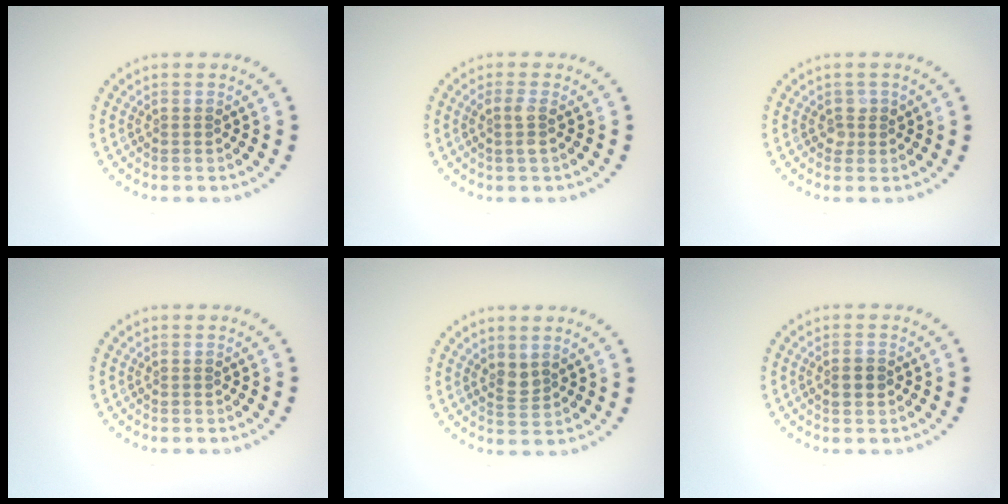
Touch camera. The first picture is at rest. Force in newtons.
{"total": 1.5, "press": 1.2, "slide": 0.8}
{"total": 1.2, "press": 1.1, "slide": 0.4}
{"total": 0.0}
{"total": 1.5, "press": 1.2, "slide": 1.0}
{"total": 1.6, "press": 1.6, "slide": 0.2}